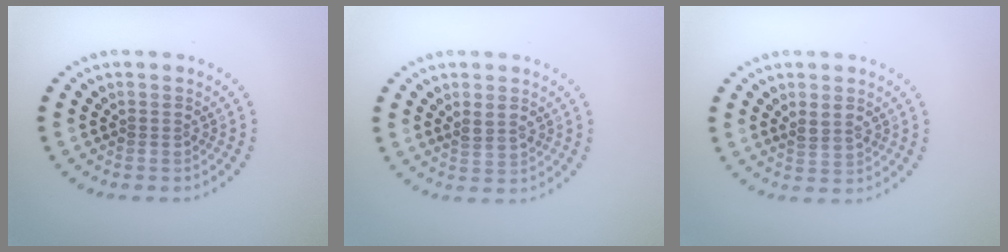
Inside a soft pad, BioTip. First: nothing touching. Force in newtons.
{"total": 1.7, "press": 1.6, "slide": 0.6}
{"total": 1.6, "press": 1.5, "slide": 0.5}